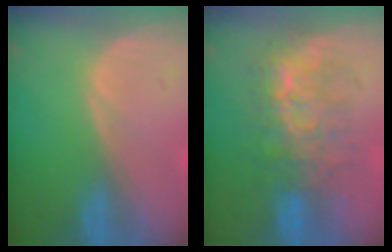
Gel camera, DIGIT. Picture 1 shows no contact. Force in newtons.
{"total": 7.7, "press": 7.6, "slide": 1.4}